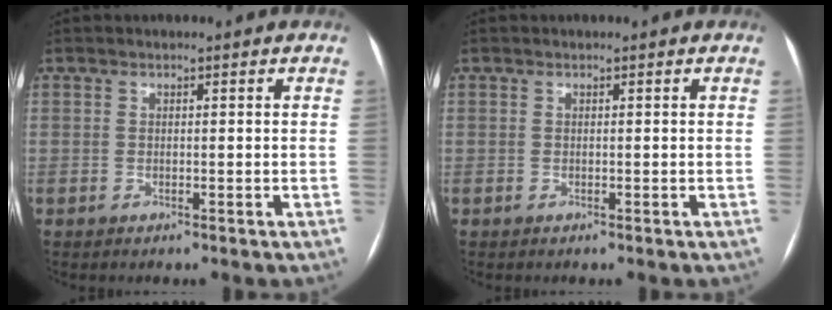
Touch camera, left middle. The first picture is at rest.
{"total": 0.0}